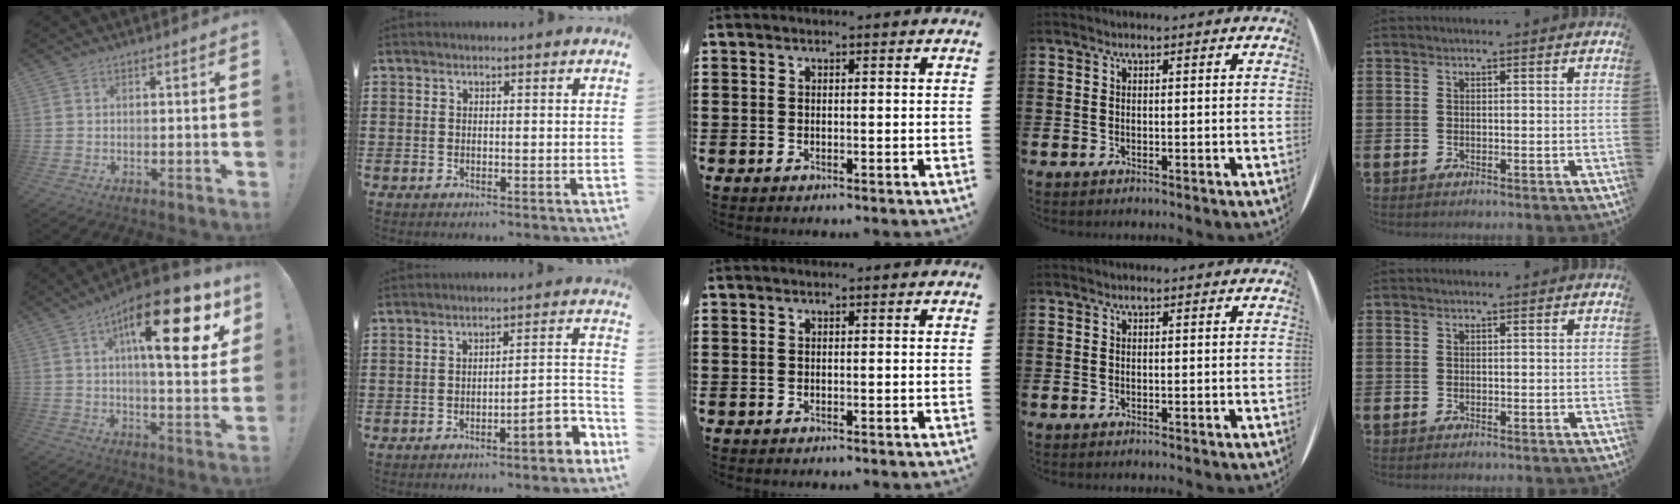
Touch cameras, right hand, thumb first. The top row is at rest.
{"thumb": {"total": 21.5, "force": [9.0, 5.9, 18.7], "torque": [-0.272, -0.042, 0.131]}, "index": {"total": 5.6, "force": [-3.6, 0.7, 4.3], "torque": [-0.063, -0.004, -0.068]}}